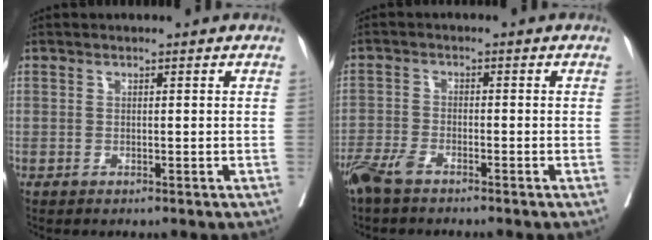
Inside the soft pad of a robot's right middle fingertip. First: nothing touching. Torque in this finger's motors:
{"motor_torque": [-0.09, -0.20, 0.11, 0.03]}